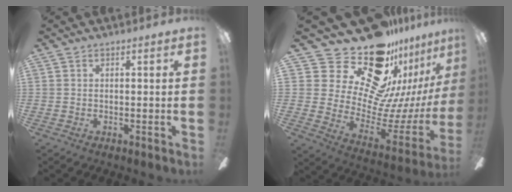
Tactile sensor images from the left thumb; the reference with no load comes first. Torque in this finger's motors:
{"motor_torque": [1.73, 1.30, -0.17, -0.15, -0.03]}